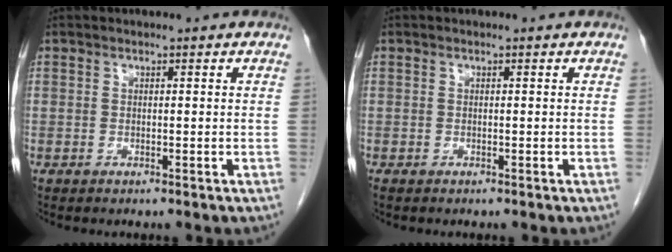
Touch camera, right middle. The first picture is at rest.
{"total": 0.0}